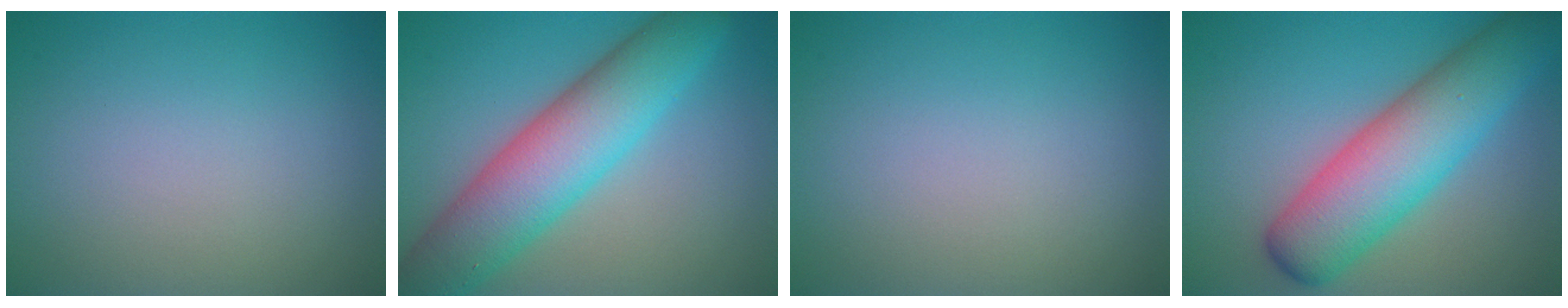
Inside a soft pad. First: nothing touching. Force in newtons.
{"total": 9.2, "press": 9.2, "slide": 0.3}
{"total": 0.0}
{"total": 9.1, "press": 9.1, "slide": 0.2}